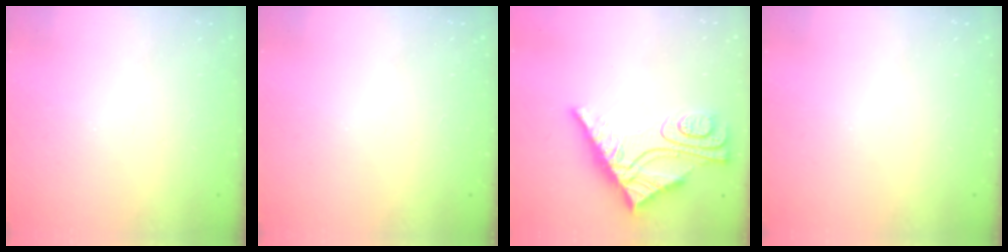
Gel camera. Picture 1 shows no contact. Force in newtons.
{"total": 0.0}
{"total": 12.9, "press": 12.8, "slide": 1.3}
{"total": 0.0}